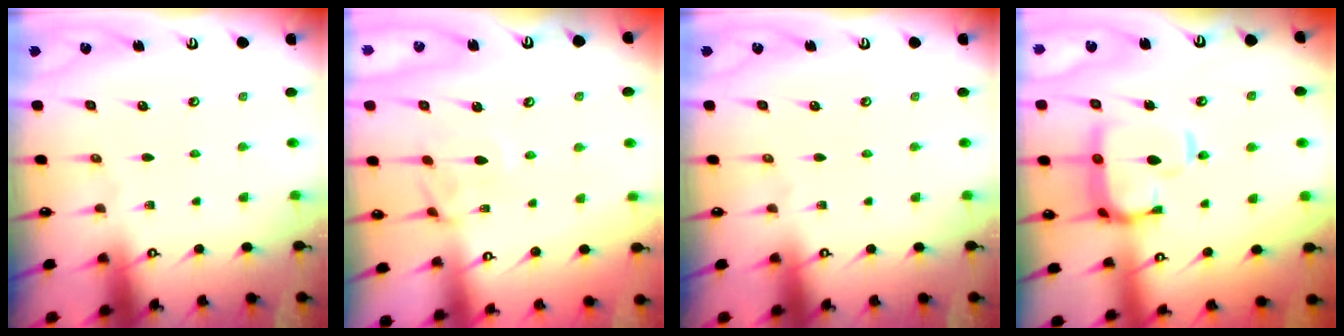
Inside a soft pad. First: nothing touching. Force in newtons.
{"total": 2.2, "press": 2.0, "slide": 0.8}
{"total": 0.0}
{"total": 9.8, "press": 9.8, "slide": 0.9}